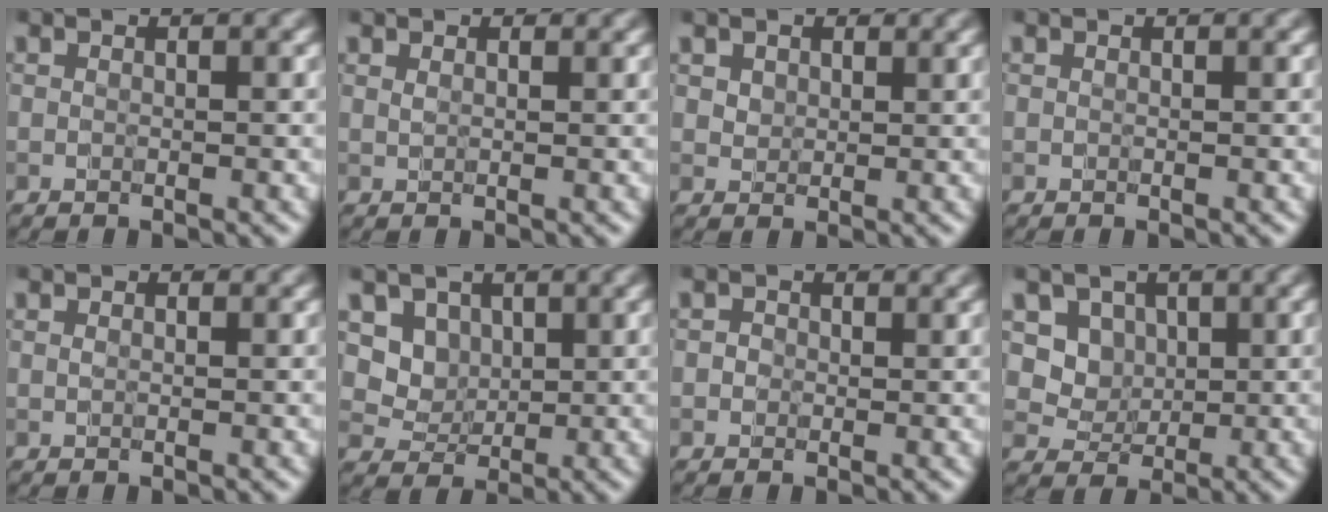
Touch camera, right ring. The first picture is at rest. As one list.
[{"total": 0.9, "force": [0.7, 0.5, 0.4], "torque": [-0.011, 0.000, 0.013]}, {"total": 2.7, "force": [1.8, 1.8, 0.9], "torque": [-0.041, -0.003, 0.040]}, {"total": 0.0}, {"total": 0.5, "force": [0.2, 0.4, 0.3], "torque": [-0.009, 0.002, 0.004]}, {"total": 3.0, "force": [1.5, 2.5, 0.9], "torque": [-0.028, -0.019, 0.045]}, {"total": 0.7, "force": [0.1, 0.7, 0.2], "torque": [-0.002, 0.001, -0.002]}, {"total": 2.9, "force": [1.1, 2.5, 0.9], "torque": [-0.023, -0.016, 0.034]}]